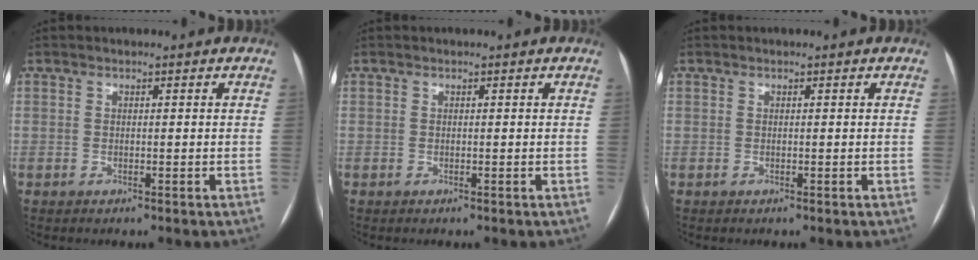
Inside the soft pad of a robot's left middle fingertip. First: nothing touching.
{"total": 0.0}
{"total": 0.0}